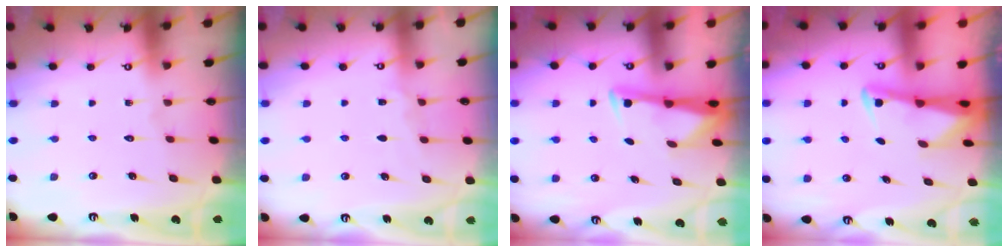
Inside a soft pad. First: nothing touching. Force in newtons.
{"total": 3.0, "press": 3.0, "slide": 0.3}
{"total": 3.3, "press": 3.2, "slide": 0.5}
{"total": 2.5, "press": 2.5, "slide": 0.2}